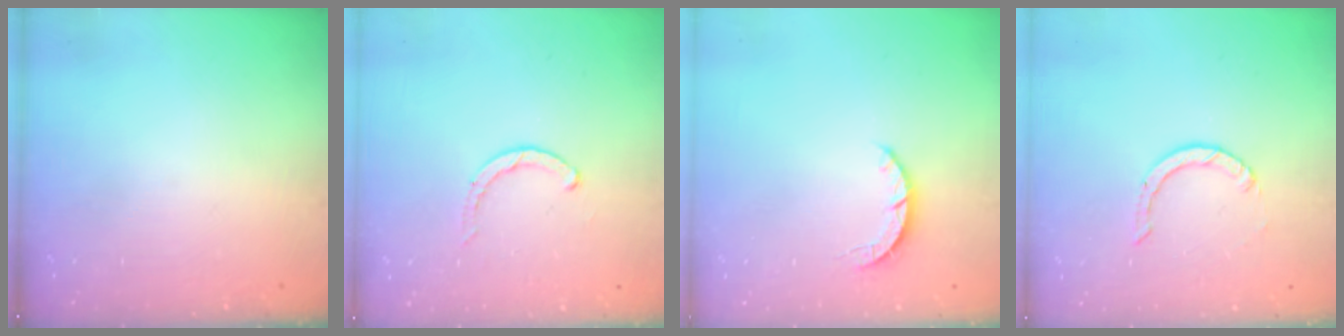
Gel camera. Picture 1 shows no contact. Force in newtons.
{"total": 1.9, "press": 1.8, "slide": 0.3}
{"total": 2.5, "press": 2.4, "slide": 0.4}
{"total": 0.9, "press": 0.9, "slide": 0.1}